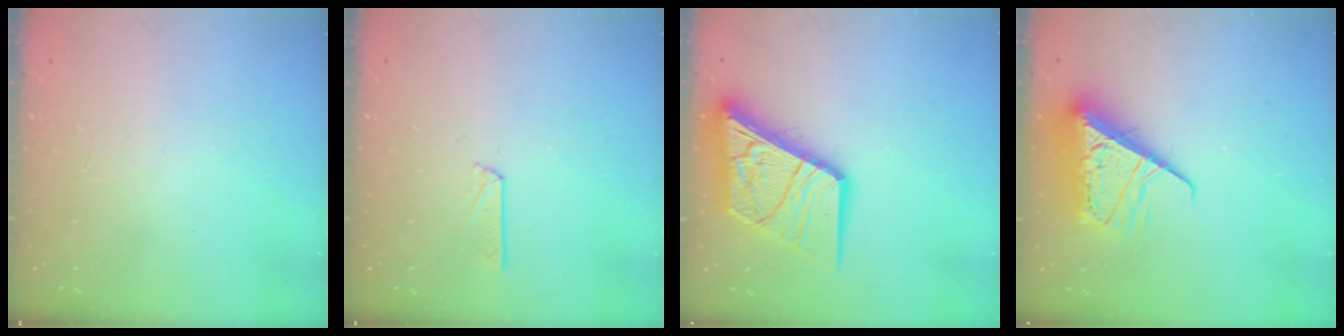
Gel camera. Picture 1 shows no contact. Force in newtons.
{"total": 3.2, "press": 3.2, "slide": 0.3}
{"total": 19.3, "press": 19.1, "slide": 2.1}
{"total": 10.7, "press": 10.6, "slide": 1.3}